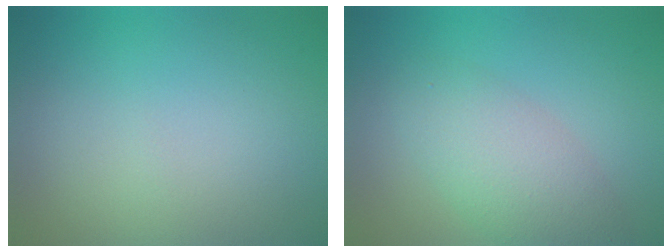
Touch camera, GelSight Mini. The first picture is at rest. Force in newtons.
{"total": 4.4, "press": 4.4, "slide": 0.1}